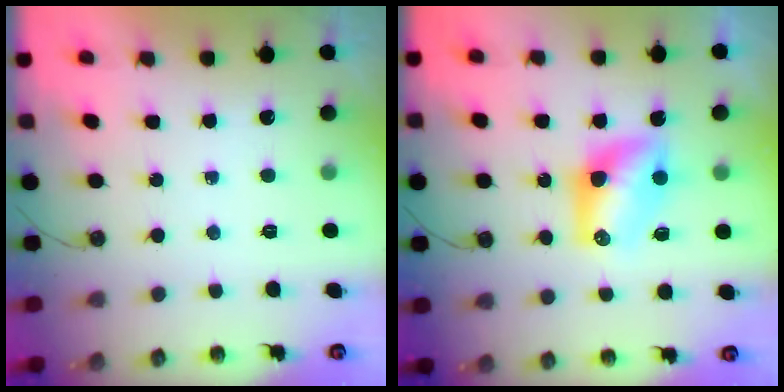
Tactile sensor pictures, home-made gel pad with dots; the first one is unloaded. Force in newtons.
{"total": 8.5, "press": 8.4, "slide": 0.8}